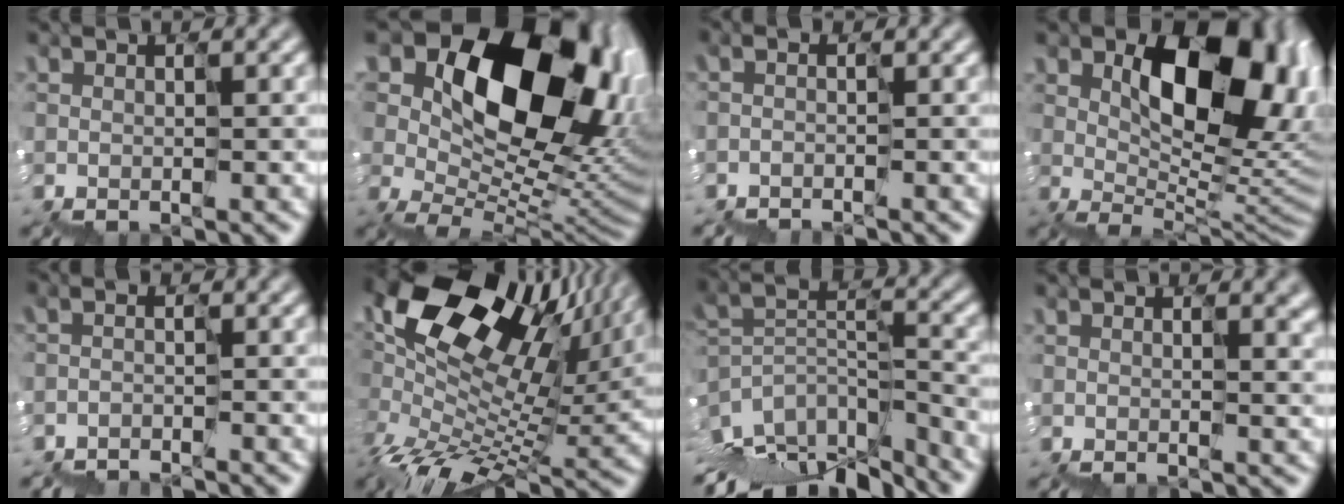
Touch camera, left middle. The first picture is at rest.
{"total": 16.1, "force": [5.6, 10.7, 10.6], "torque": [-0.170, 0.014, 0.109]}
{"total": 1.1, "force": [-1.1, -0.2, -0.2], "torque": [-0.002, -0.002, -0.025]}
{"total": 11.1, "force": [2.9, 6.5, 8.5], "torque": [-0.105, -0.001, 0.058]}
{"total": 1.8, "force": [-1.6, -0.4, -0.7], "torque": [0.003, -0.003, -0.035]}
{"total": 12.8, "force": [4.5, 8.5, 8.5], "torque": [-0.171, 0.014, 0.089]}
{"total": 9.3, "force": [-8.0, 3.3, 3.4], "torque": [-0.079, 0.028, -0.135]}
{"total": 4.7, "force": [1.0, 2.6, 3.7], "torque": [-0.034, 0.017, 0.012]}